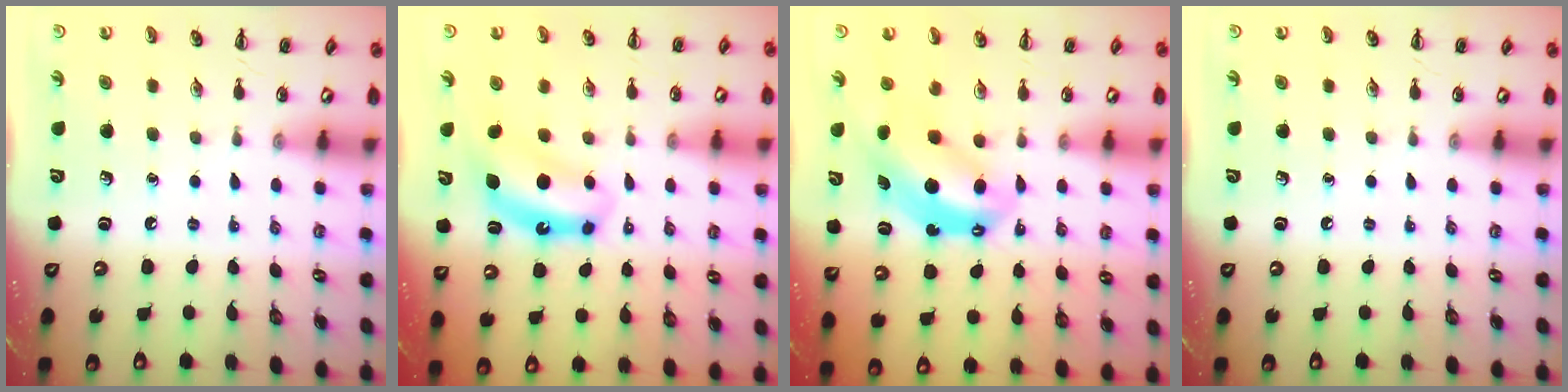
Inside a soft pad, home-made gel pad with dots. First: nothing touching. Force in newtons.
{"total": 8.2, "press": 8.0, "slide": 1.6}
{"total": 7.0, "press": 6.8, "slide": 1.4}
{"total": 0.0}